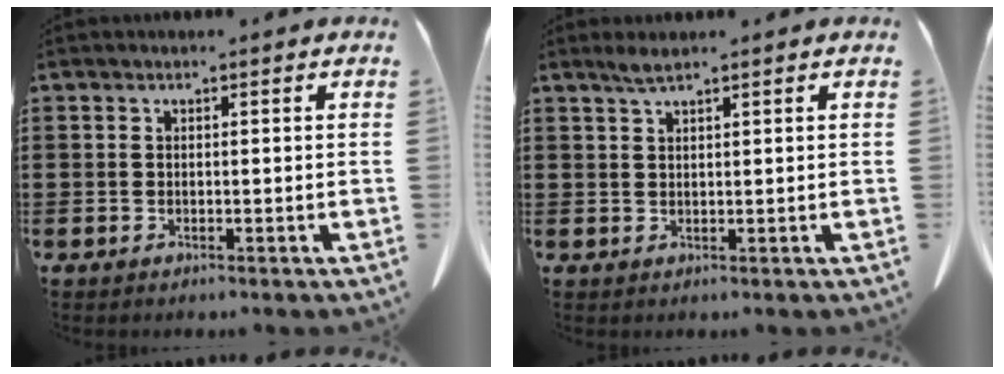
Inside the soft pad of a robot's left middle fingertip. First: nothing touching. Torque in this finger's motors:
{"motor_torque": [0.12, 0.05, 0.03, 0.03]}